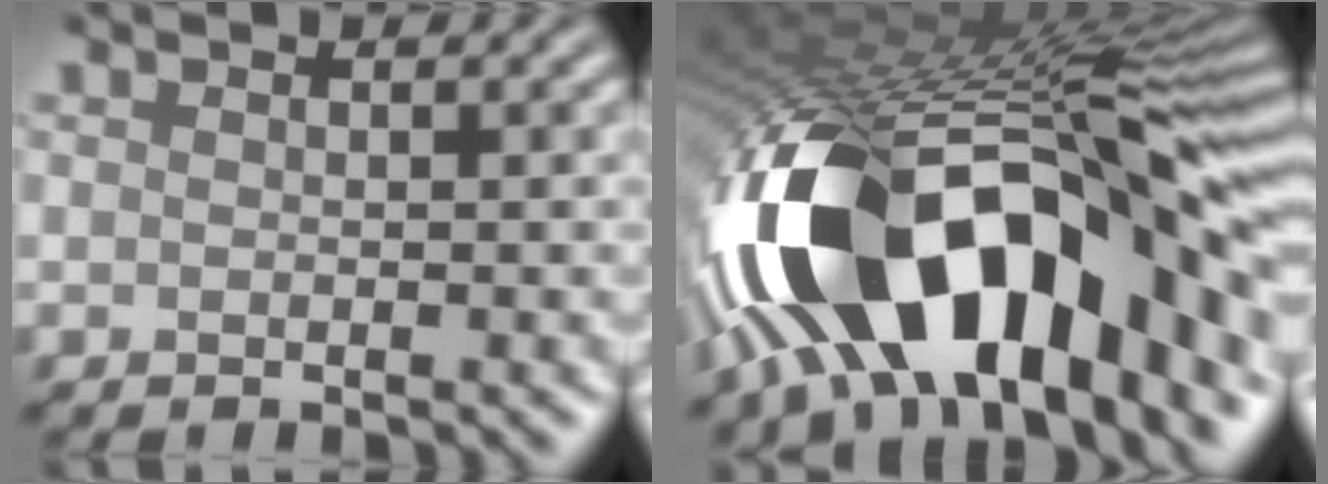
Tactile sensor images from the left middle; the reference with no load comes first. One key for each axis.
{"total": 19.7, "fx": -6.8, "fy": 9.3, "fz": 16.0, "tx": -0.283, "ty": -0.001, "tz": -0.114}